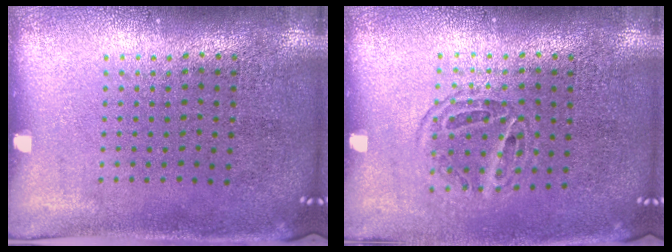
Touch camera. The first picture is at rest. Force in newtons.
{"total": 1.1, "press": 1.0, "slide": 0.5}